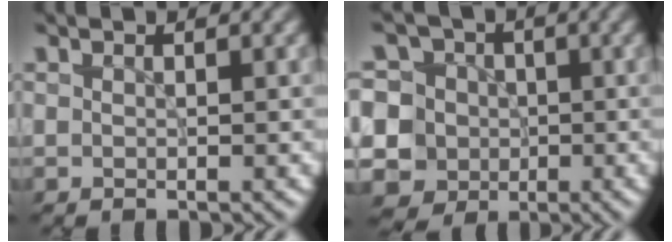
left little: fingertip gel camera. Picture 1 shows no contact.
{"total": 8.9, "force": [-0.1, 8.4, 3.0], "torque": [-0.071, 0.030, -0.042]}